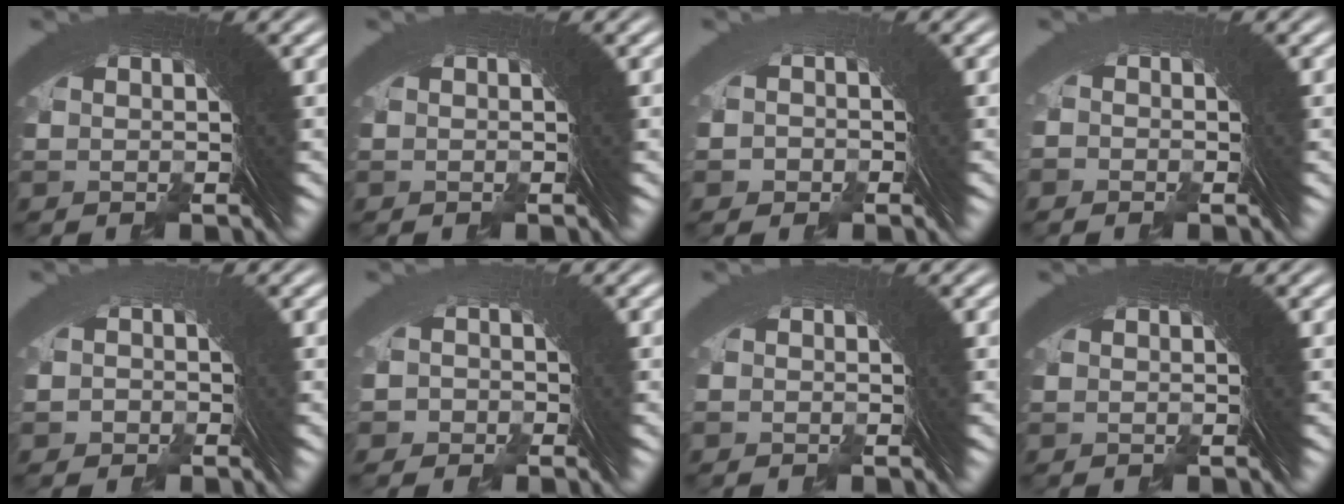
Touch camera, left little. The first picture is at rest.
{"total": 0.7, "force": [0.2, -0.1, -0.6], "torque": [0.011, 0.002, 0.003]}
{"total": 3.1, "force": [0.1, 2.8, -1.3], "torque": [0.028, 0.007, -0.010]}
{"total": 2.2, "force": [-0.1, 2.0, -0.8], "torque": [0.018, 0.005, -0.011]}
{"total": 2.8, "force": [0.1, 2.2, -1.6], "torque": [0.031, 0.010, -0.010]}
{"total": 3.6, "force": [-0.2, 3.5, -0.9], "torque": [0.022, 0.004, -0.014]}
{"total": 1.3, "force": [0.3, 0.6, -1.1], "torque": [0.022, 0.003, 0.000]}
{"total": 0.0}